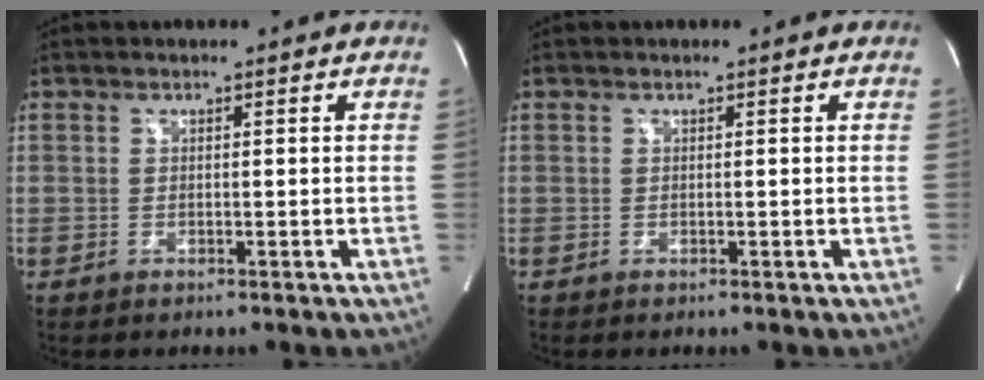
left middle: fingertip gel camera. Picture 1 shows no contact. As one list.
[{"total": 0.0}]